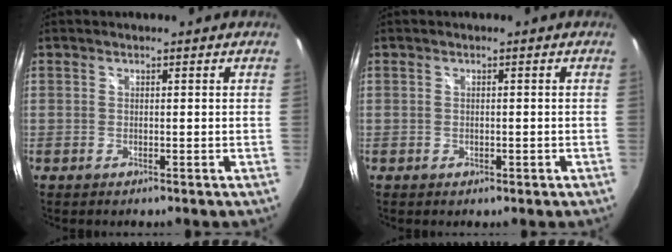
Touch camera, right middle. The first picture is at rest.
{"total": 0.8, "force": [-0.4, 0.6, 0.4], "torque": [-0.003, -0.003, -0.007]}